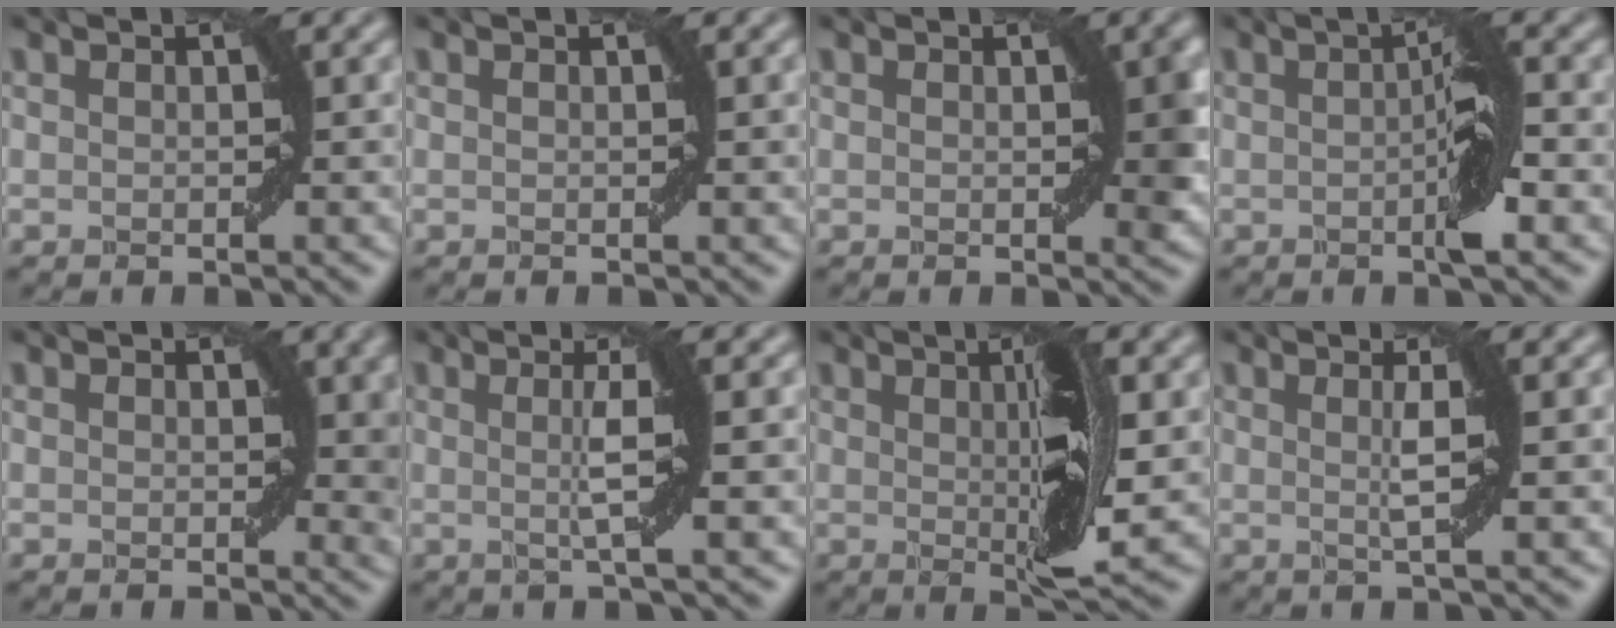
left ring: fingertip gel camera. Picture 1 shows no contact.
{"total": 0.6, "force": [0.2, 0.0, 0.5], "torque": [-0.005, 0.000, 0.002]}
{"total": 2.1, "force": [0.3, 0.8, 2.0], "torque": [-0.018, -0.004, 0.006]}
{"total": 3.3, "force": [-0.4, 0.2, 3.3], "torque": [-0.050, 0.002, -0.007]}
{"total": 3.0, "force": [0.7, 1.7, 2.4], "torque": [-0.019, -0.006, 0.009]}
{"total": 3.9, "force": [0.2, 0.3, 3.9], "torque": [-0.064, 0.000, 0.003]}
{"total": 5.8, "force": [0.5, 1.0, 5.7], "torque": [-0.091, -0.006, 0.011]}
{"total": 3.1, "force": [0.3, 0.3, 3.0], "torque": [-0.052, 0.000, 0.004]}